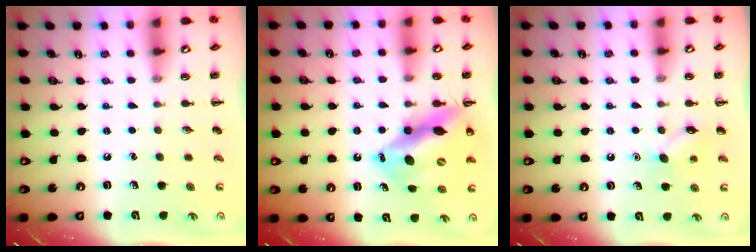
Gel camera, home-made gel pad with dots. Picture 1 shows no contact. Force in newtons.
{"total": 14.7, "press": 14.1, "slide": 3.9}
{"total": 7.2, "press": 6.9, "slide": 1.8}